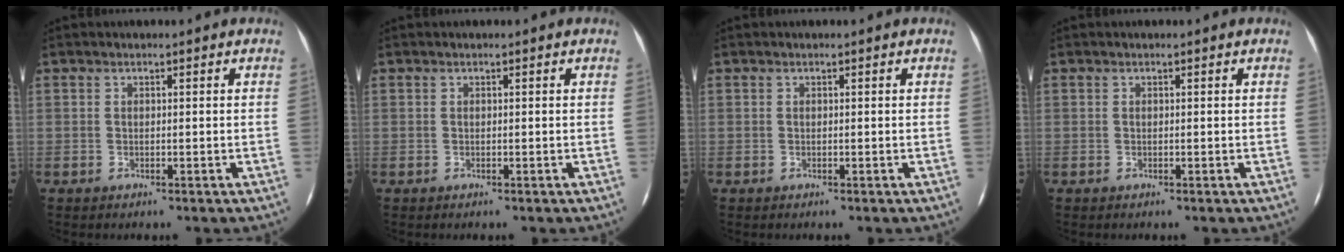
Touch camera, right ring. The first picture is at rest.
{"total": 0.0}
{"total": 0.0}
{"total": 0.0}